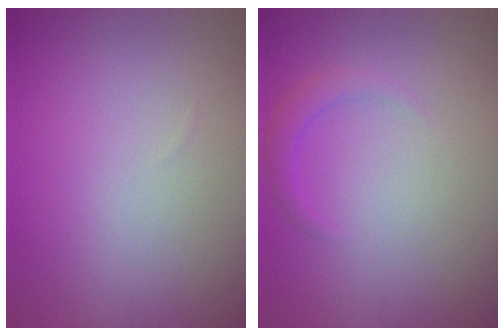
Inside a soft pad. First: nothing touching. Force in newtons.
{"total": 1.5, "press": 1.5, "slide": 0.1}